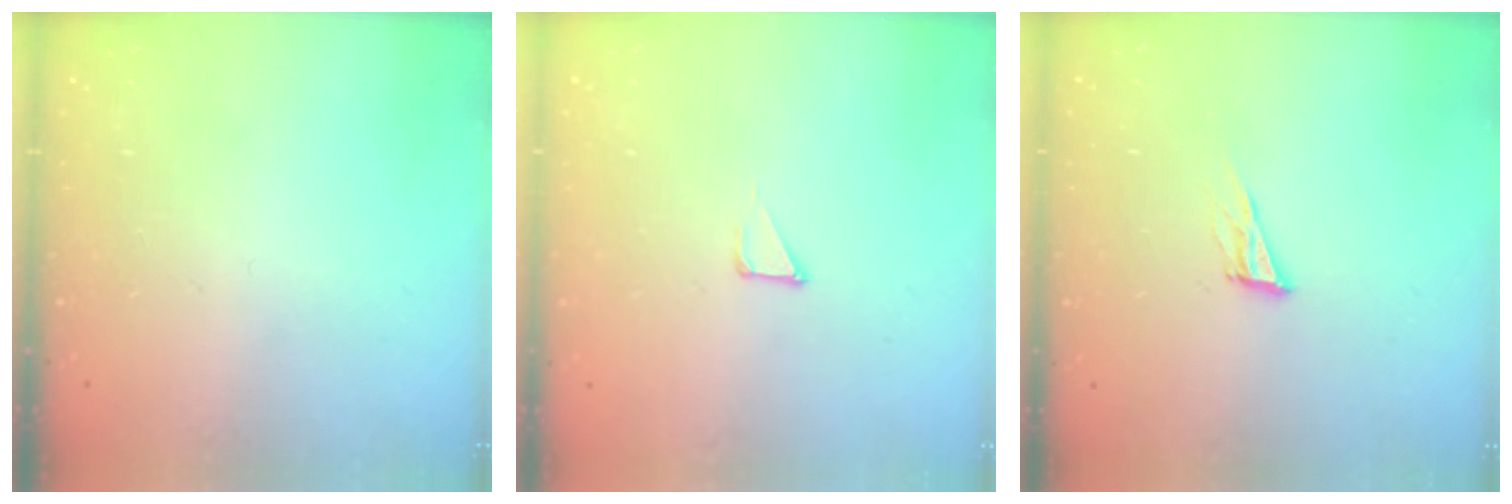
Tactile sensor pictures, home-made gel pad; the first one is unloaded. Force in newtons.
{"total": 2.9, "press": 2.9, "slide": 0.3}
{"total": 8.4, "press": 8.0, "slide": 2.2}